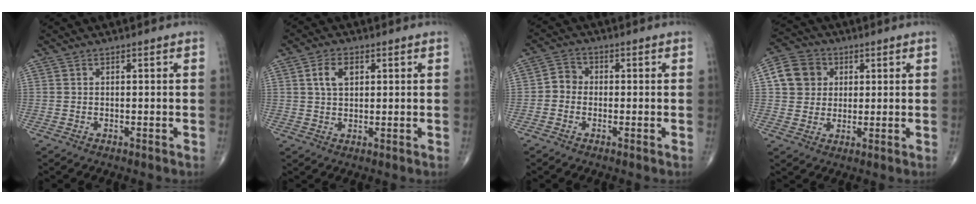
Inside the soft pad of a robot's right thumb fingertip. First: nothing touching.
{"total": 4.5, "force": [1.5, 2.8, 3.2], "torque": [-0.057, 0.001, 0.026]}
{"total": 3.3, "force": [-0.7, 2.8, 1.5], "torque": [-0.010, 0.010, -0.027]}
{"total": 8.7, "force": [2.0, 7.8, 3.3], "torque": [-0.041, 0.003, 0.027]}